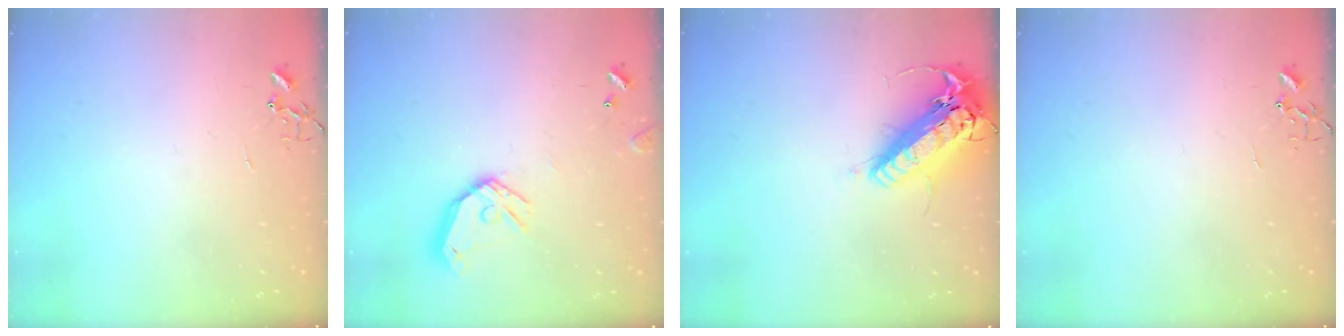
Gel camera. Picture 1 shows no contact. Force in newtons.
{"total": 13.0, "press": 12.9, "slide": 1.9}
{"total": 19.5, "press": 19.1, "slide": 3.7}
{"total": 0.0}